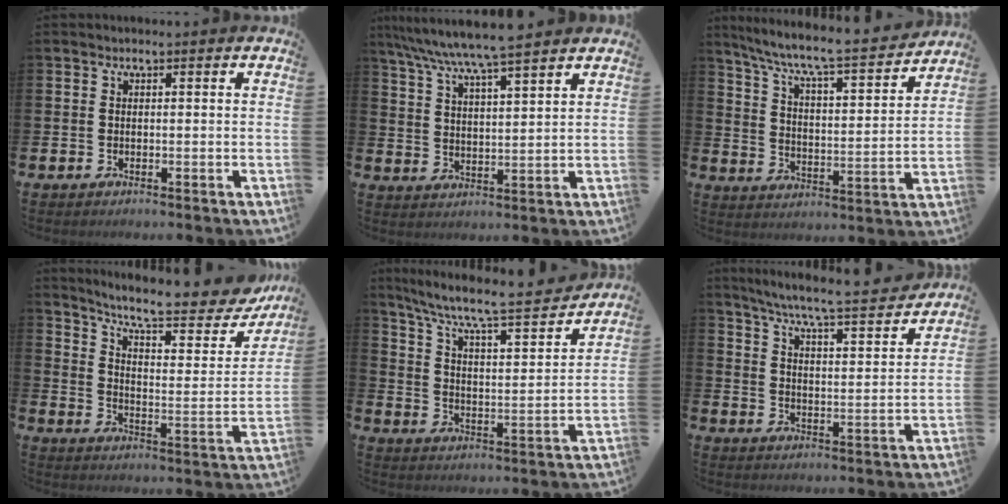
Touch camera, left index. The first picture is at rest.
{"total": 7.6, "force": [7.1, 0.1, 2.8], "torque": [-0.083, -0.031, 0.126]}
{"total": 7.4, "force": [6.7, 0.4, 3.0], "torque": [-0.094, -0.053, 0.110]}
{"total": 9.8, "force": [8.5, 1.9, 4.6], "torque": [-0.106, -0.058, 0.138]}
{"total": 8.1, "force": [7.2, 1.0, 3.6], "torque": [-0.099, -0.052, 0.115]}
{"total": 7.2, "force": [6.7, -0.1, 2.7], "torque": [-0.077, -0.053, 0.111]}